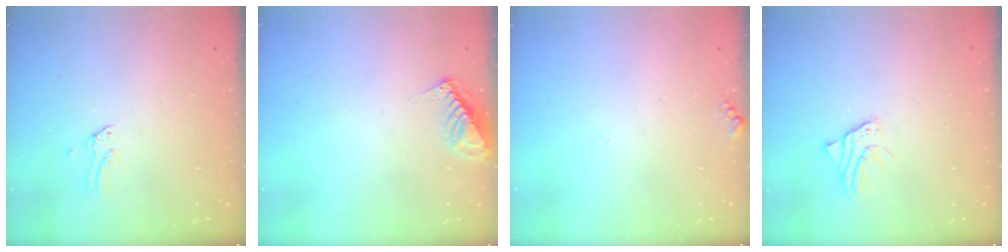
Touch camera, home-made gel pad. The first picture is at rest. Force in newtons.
{"total": 8.3, "press": 8.2, "slide": 0.6}
{"total": 4.2, "press": 4.2, "slide": 0.6}
{"total": 1.6, "press": 1.6, "slide": 0.2}